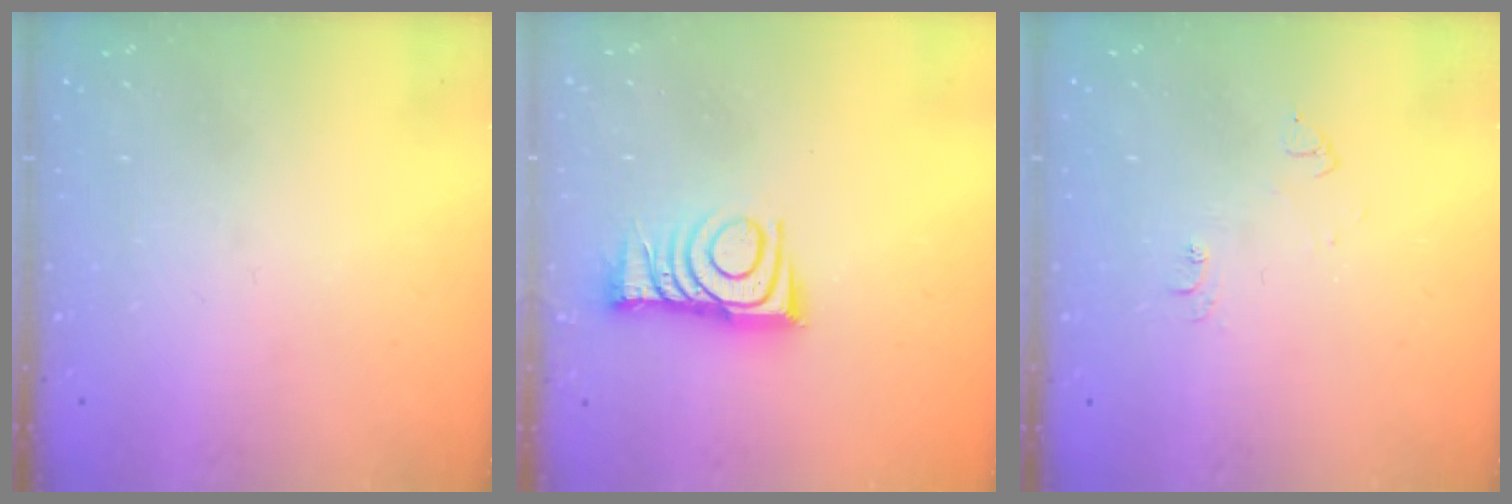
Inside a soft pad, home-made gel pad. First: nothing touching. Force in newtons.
{"total": 10.6, "press": 10.6, "slide": 0.4}
{"total": 5.1, "press": 5.0, "slide": 0.6}